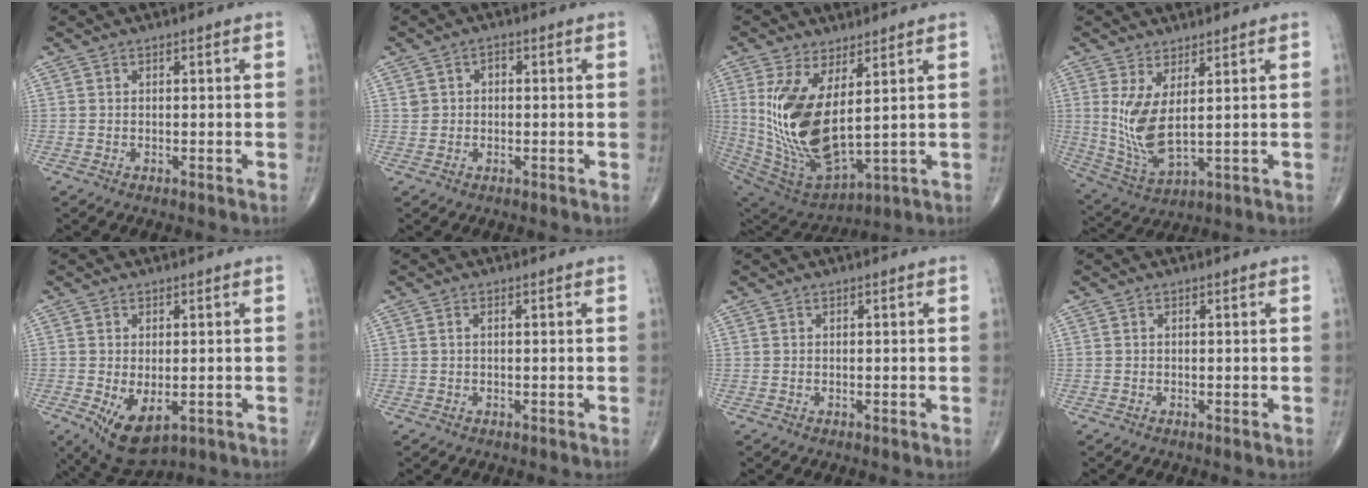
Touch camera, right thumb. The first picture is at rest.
{"total": 2.2, "force": [0.3, 1.9, 1.1], "torque": [-0.009, 0.008, 0.006]}
{"total": 17.7, "force": [3.4, 7.9, 15.5], "torque": [-0.314, -0.037, 0.089]}
{"total": 9.0, "force": [2.1, 3.2, 8.2], "torque": [-0.179, -0.029, 0.054]}
{"total": 7.8, "force": [-2.1, 4.1, 6.3], "torque": [-0.100, -0.011, -0.018]}
{"total": 0.6, "force": [0.1, 0.2, 0.6], "torque": [-0.015, 0.004, 0.001]}
{"total": 0.0}
{"total": 0.0}